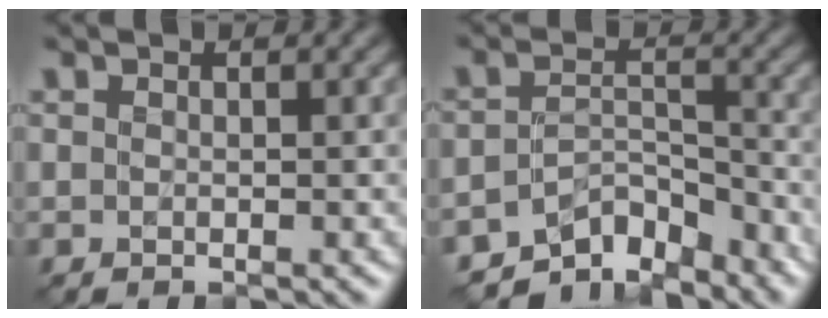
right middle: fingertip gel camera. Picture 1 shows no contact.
{"total": 6.4, "force": [-5.5, 2.3, 2.2], "torque": [-0.021, -0.013, -0.088]}